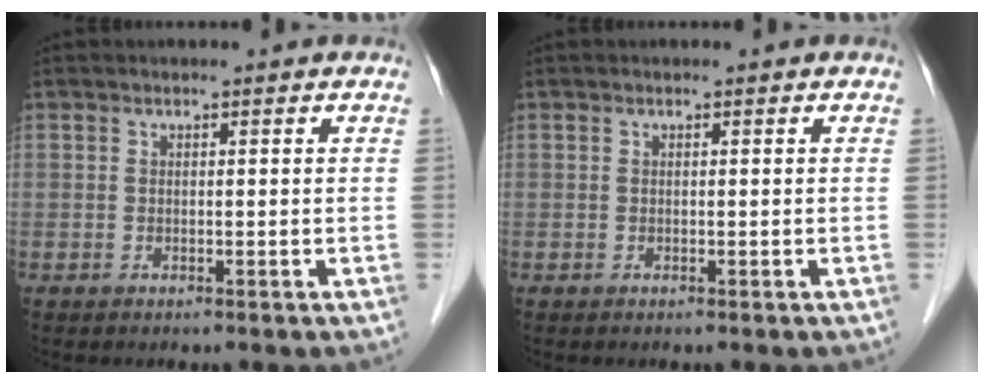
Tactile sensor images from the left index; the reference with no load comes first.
{"total": 0.0}